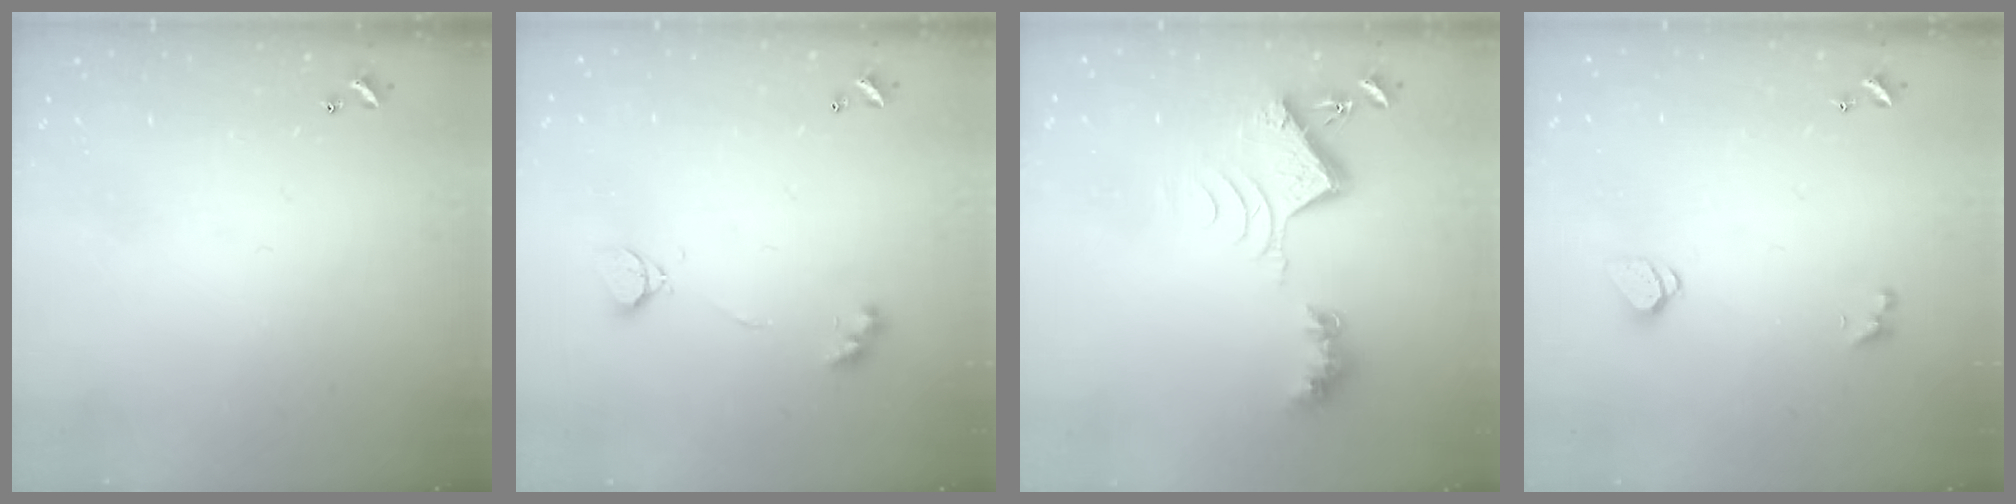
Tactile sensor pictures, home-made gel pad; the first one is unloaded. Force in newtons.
{"total": 4.4, "press": 4.3, "slide": 0.8}
{"total": 8.7, "press": 8.6, "slide": 1.1}
{"total": 1.5, "press": 1.4, "slide": 0.5}